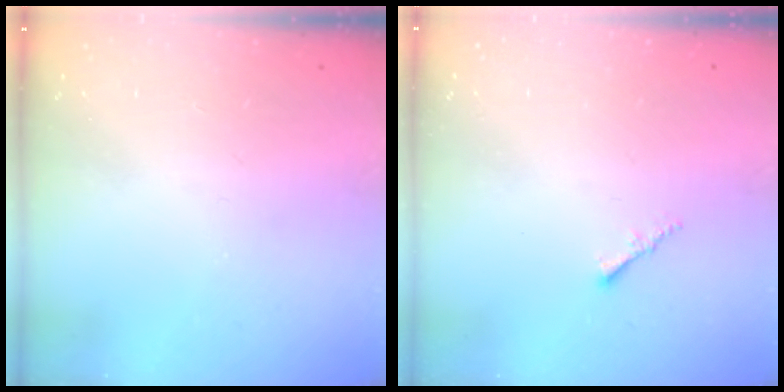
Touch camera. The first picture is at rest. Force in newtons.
{"total": 1.2, "press": 1.1, "slide": 0.4}